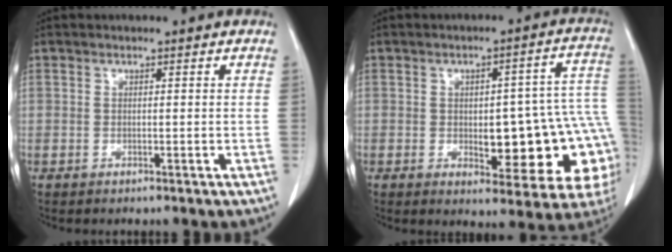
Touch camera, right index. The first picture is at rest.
{"total": 17.2, "force": [-3.0, 5.7, 15.9], "torque": [-0.127, 0.038, -0.018]}